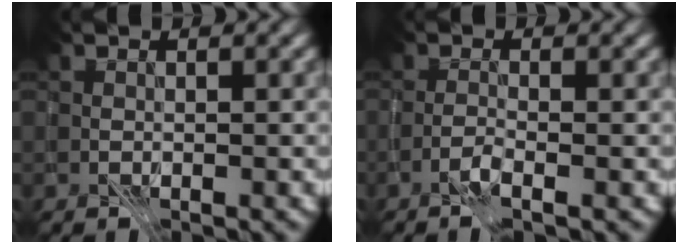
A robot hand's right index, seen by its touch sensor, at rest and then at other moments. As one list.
[{"total": 1.1, "force": [-0.3, 0.2, 1.1], "torque": [-0.022, 0.006, -0.014]}]